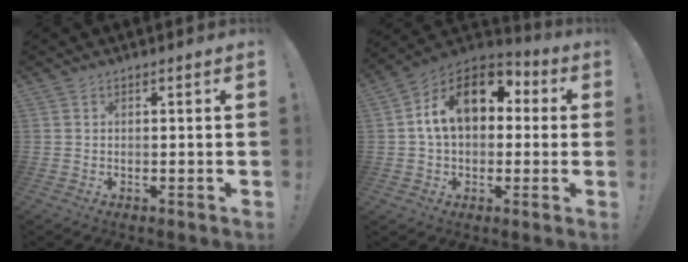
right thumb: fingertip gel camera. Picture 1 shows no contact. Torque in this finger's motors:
{"motor_torque": [2.43, 2.58, 1.31, -0.31, 0.21]}